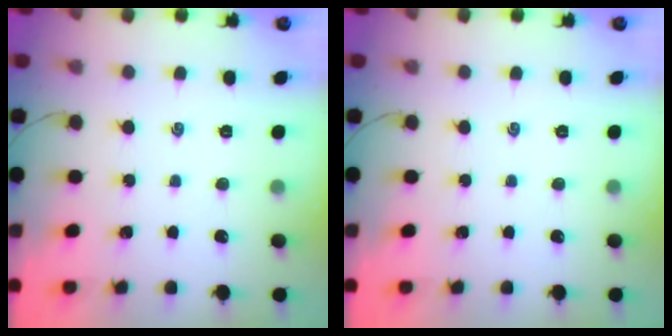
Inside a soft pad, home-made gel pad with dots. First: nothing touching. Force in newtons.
{"total": 0.0}